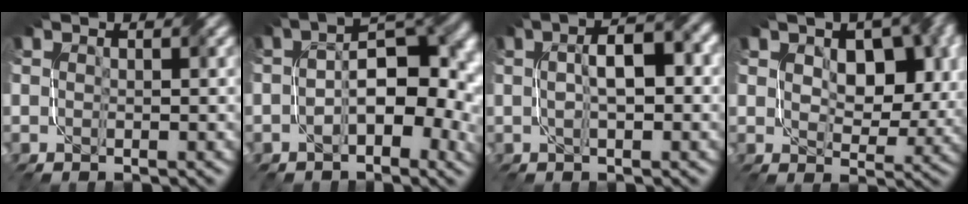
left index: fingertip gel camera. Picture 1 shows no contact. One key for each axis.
{"total": 7.6, "fx": -1.2, "fy": 3.7, "fz": 6.6, "tx": -0.090, "ty": 0.012, "tz": -0.025}
{"total": 4.5, "fx": 0.2, "fy": 1.4, "fz": 4.3, "tx": -0.072, "ty": 0.009, "tz": 0.003}
{"total": 6.2, "fx": 1.4, "fy": 4.0, "fz": 4.6, "tx": -0.077, "ty": -0.014, "tz": 0.030}